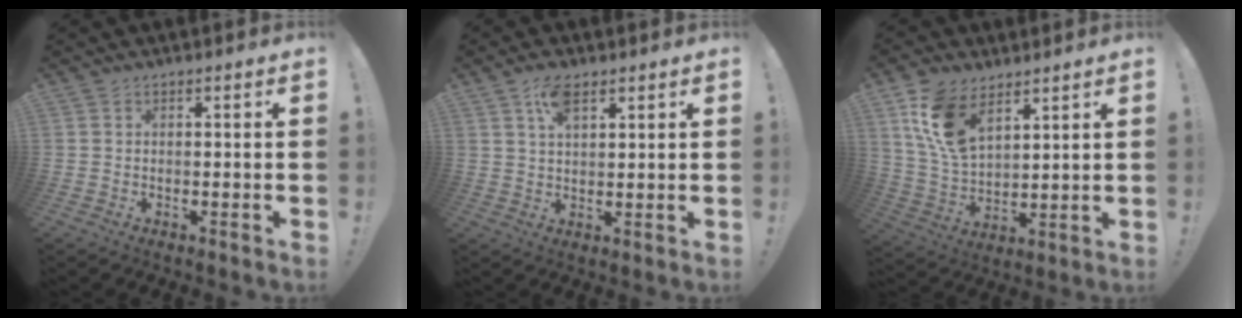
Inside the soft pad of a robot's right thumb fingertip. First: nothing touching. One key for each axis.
{"total": 6.4, "fx": 3.5, "fy": 2.9, "fz": 4.4, "tx": -0.072, "ty": -0.008, "tz": 0.061}
{"total": 13.3, "fx": 7.7, "fy": 7.3, "fz": 8.0, "tx": -0.164, "ty": -0.033, "tz": 0.148}